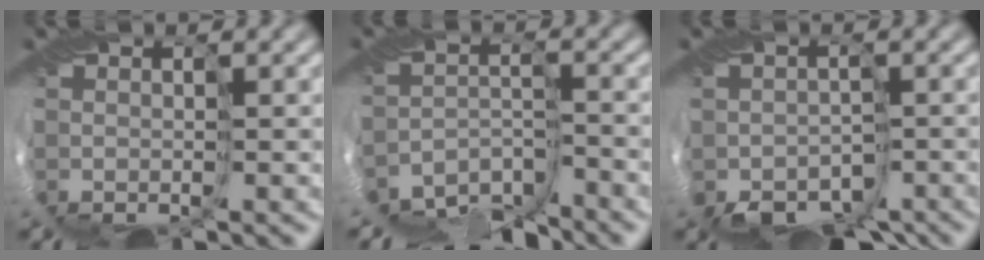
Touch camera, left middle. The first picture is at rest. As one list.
[{"total": 7.9, "force": [-7.7, 1.1, 0.6], "torque": [-0.004, -0.009, -0.140]}, {"total": 4.7, "force": [-3.8, 2.6, 1.1], "torque": [-0.010, -0.022, -0.060]}]